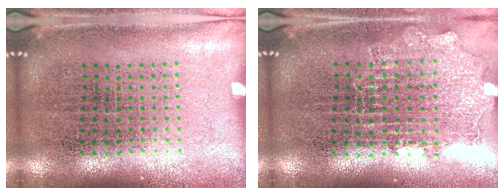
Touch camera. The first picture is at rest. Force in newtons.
{"total": 1.1, "press": 1.1, "slide": 0.3}